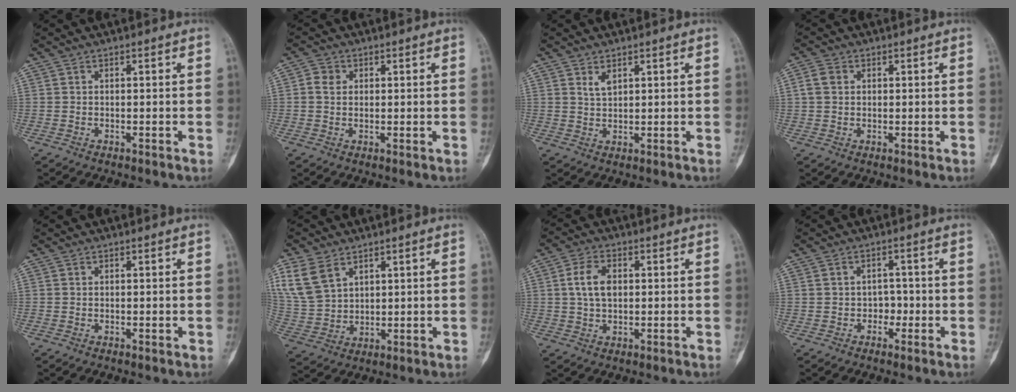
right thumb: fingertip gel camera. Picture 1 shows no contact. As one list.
[{"total": 2.9, "force": [0.5, 2.5, 1.3], "torque": [-0.011, 0.003, 0.006]}, {"total": 2.3, "force": [1.3, 1.1, 1.4], "torque": [-0.022, -0.009, 0.031]}, {"total": 3.4, "force": [0.8, 2.7, 1.8], "torque": [-0.031, 0.006, 0.012]}, {"total": 0.0}, {"total": 9.8, "force": [5.2, 6.5, 5.2], "torque": [-0.099, -0.008, 0.119]}, {"total": 5.9, "force": [0.9, 3.6, 4.6], "torque": [-0.084, 0.004, 0.014]}, {"total": 2.4, "force": [-0.7, 2.0, 1.0], "torque": [0.012, 0.008, -0.017]}]